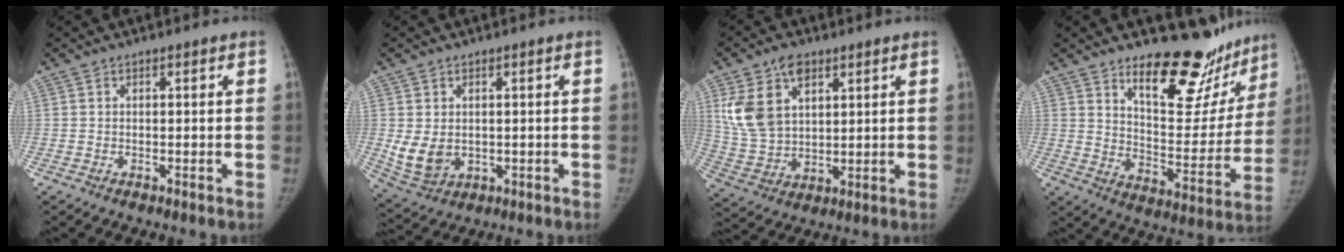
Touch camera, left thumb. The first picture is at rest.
{"total": 6.2, "force": [0.1, 4.8, 3.9], "torque": [-0.063, -0.018, 0.022]}
{"total": 12.3, "force": [5.4, 7.8, 7.8], "torque": [-0.133, -0.014, 0.117]}
{"total": 20.1, "force": [15.6, 8.1, 9.7], "torque": [-0.070, -0.126, 0.223]}